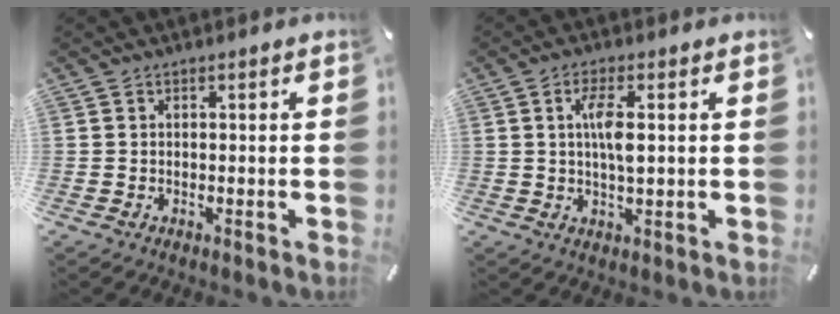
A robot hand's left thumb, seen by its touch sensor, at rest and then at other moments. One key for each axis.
{"total": 5.8, "fx": 1.0, "fy": 1.6, "fz": 5.5, "tx": -0.116, "ty": 0.000, "tz": 0.012}